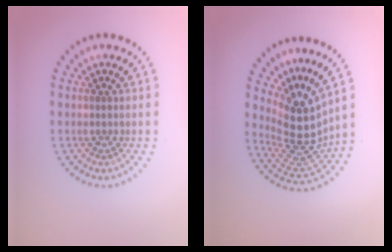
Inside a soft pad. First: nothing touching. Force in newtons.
{"total": 5.1, "press": 3.7, "slide": 3.5}